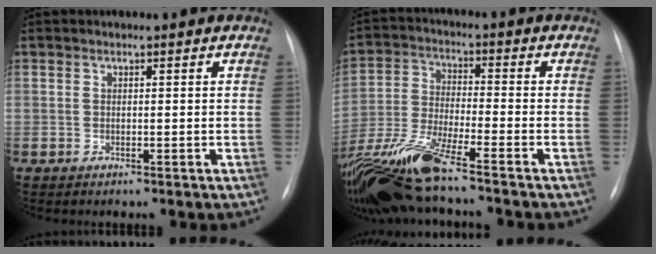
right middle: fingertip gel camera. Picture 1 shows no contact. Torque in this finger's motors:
{"motor_torque": [1.08, -1.02, 0.28, 0.11]}